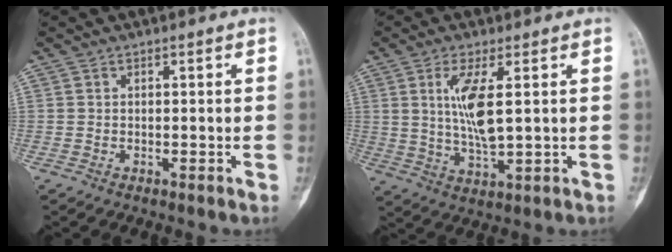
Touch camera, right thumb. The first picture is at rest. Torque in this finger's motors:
{"motor_torque": [-0.69, 1.49, 0.45, 0.26, 0.38]}